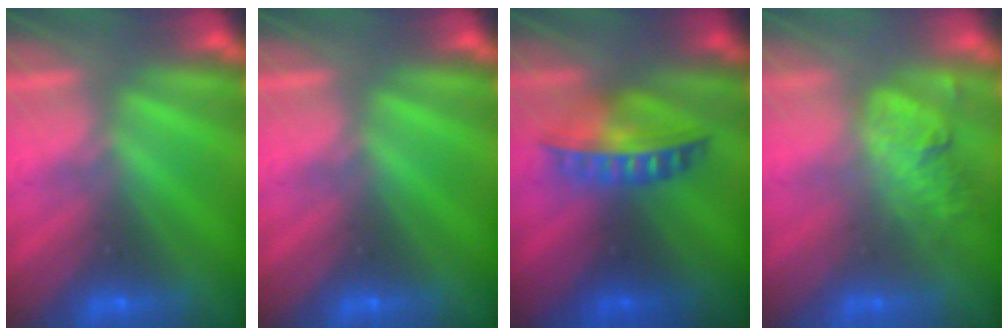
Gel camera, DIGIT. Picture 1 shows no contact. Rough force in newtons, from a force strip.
{"total": 0.0}
{"total": 5.7}
{"total": 2.3}